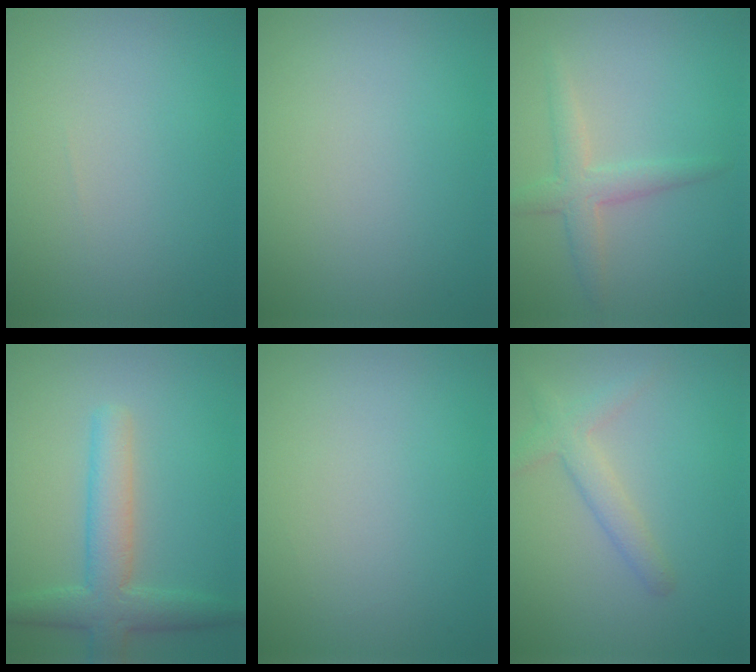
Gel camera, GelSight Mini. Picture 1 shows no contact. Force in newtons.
{"total": 0.0}
{"total": 2.6, "press": 2.6, "slide": 0.1}
{"total": 4.9, "press": 4.9, "slide": 0.2}
{"total": 0.0}
{"total": 2.6, "press": 2.5, "slide": 0.1}